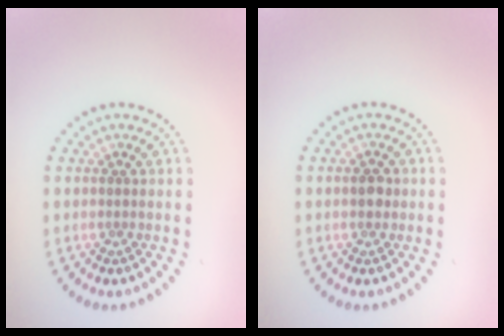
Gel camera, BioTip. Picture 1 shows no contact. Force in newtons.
{"total": 1.4, "press": 1.4, "slide": 0.1}